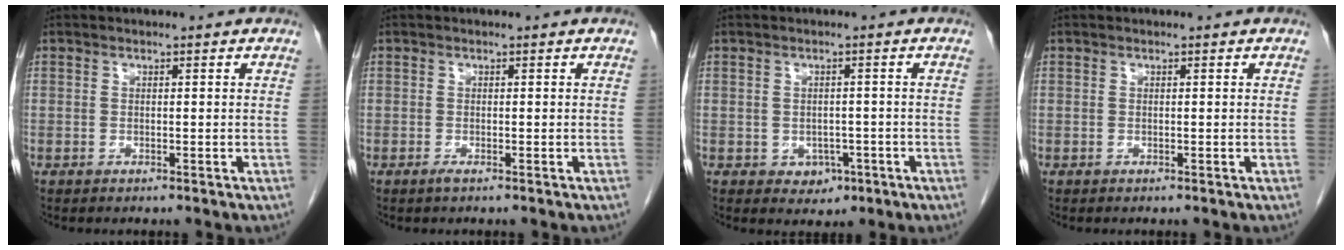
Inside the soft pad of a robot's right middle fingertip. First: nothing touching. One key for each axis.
{"total": 0.5, "fx": -0.4, "fy": 0.0, "fz": 0.4, "tx": -0.008, "ty": -0.002, "tz": -0.007}
{"total": 3.1, "fx": -1.3, "fy": 2.3, "fz": 1.5, "tx": -0.015, "ty": 0.003, "tz": -0.007}
{"total": 0.0}